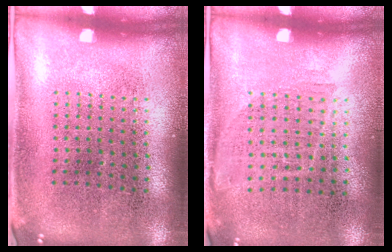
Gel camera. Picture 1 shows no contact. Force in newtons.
{"total": 1.1, "press": 0.9, "slide": 0.6}